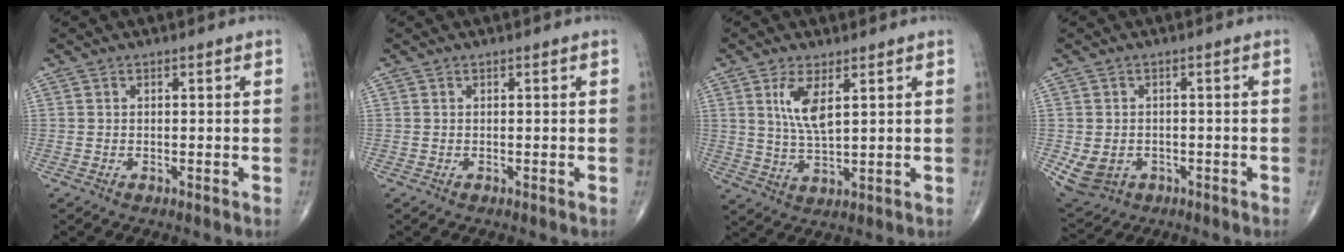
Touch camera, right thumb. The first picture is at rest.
{"total": 0.0}
{"total": 6.9, "force": [2.6, 2.4, 5.9], "torque": [-0.114, -0.015, 0.060]}
{"total": 6.5, "force": [-1.7, 5.5, 3.0], "torque": [-0.055, 0.009, -0.013]}